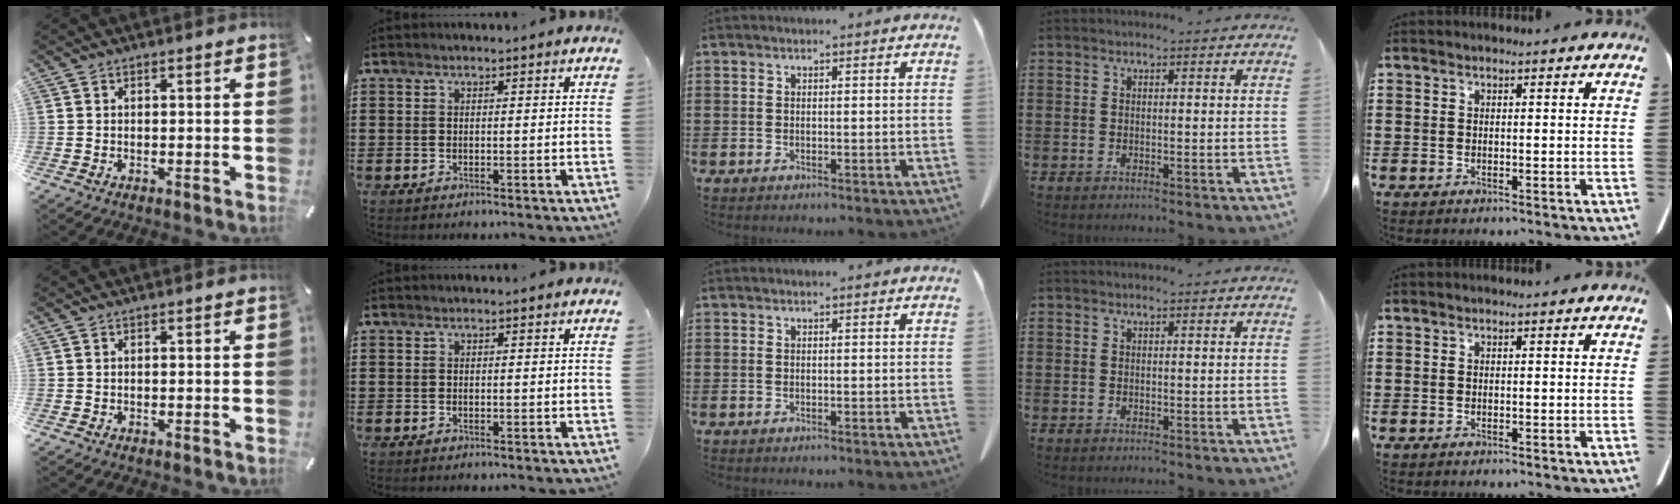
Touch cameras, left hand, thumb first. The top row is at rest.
{}